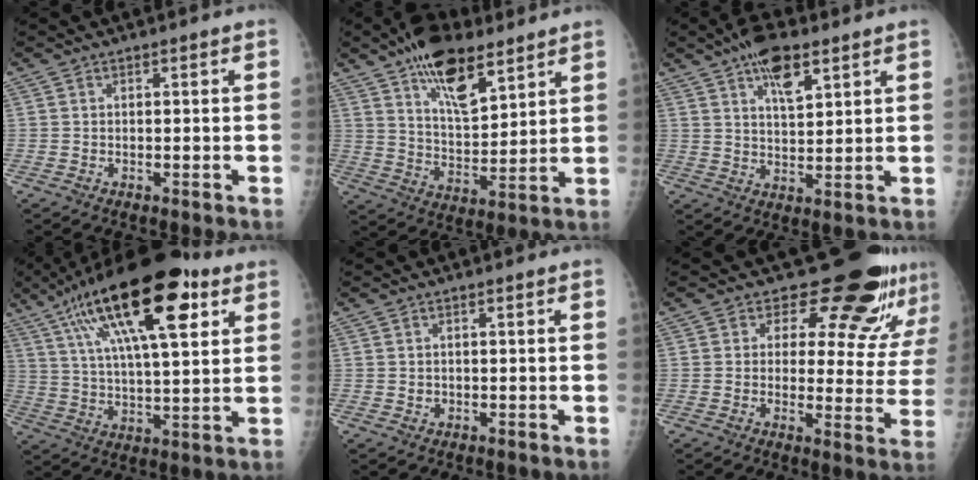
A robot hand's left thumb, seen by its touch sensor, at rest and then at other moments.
{"total": 14.9, "force": [9.3, 6.4, 9.7], "torque": [-0.132, -0.048, 0.161]}
{"total": 8.9, "force": [5.1, 3.5, 6.3], "torque": [-0.091, -0.020, 0.086]}
{"total": 24.2, "force": [11.3, 8.3, 19.8], "torque": [-0.323, -0.008, 0.183]}
{"total": 1.0, "force": [0.1, 0.9, 0.4], "torque": [-0.003, 0.000, 0.004]}
{"total": 15.6, "force": [12.5, 6.3, 6.9], "torque": [-0.032, -0.094, 0.140]}